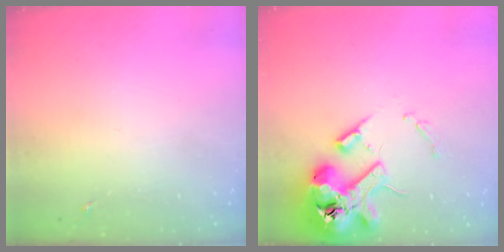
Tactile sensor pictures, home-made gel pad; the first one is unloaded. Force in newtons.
{"total": 14.5, "press": 14.3, "slide": 2.0}